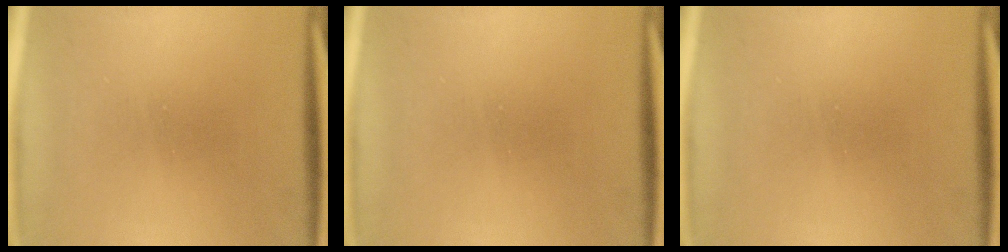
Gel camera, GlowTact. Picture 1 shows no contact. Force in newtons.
{"total": 0.0}
{"total": 0.0}